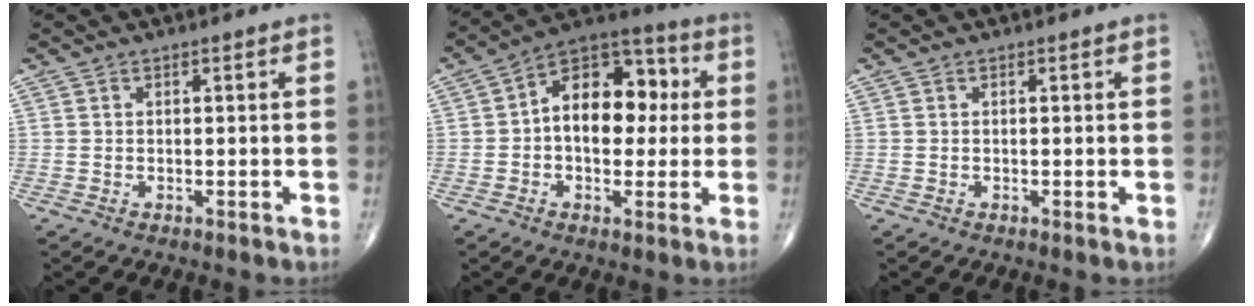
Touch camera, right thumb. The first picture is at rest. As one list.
[{"total": 15.4, "force": [1.4, 9.8, 11.9], "torque": [-0.130, 0.034, 0.009]}, {"total": 0.0}]